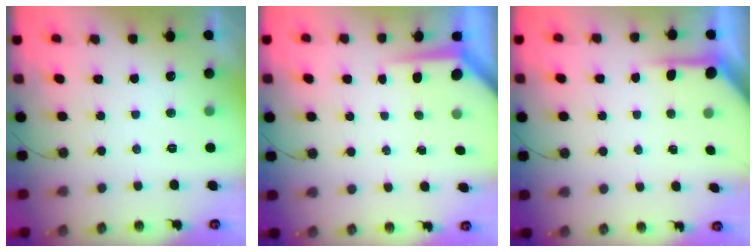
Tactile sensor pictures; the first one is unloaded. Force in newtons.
{"total": 3.9, "press": 3.9, "slide": 0.2}
{"total": 5.1, "press": 5.1, "slide": 0.3}